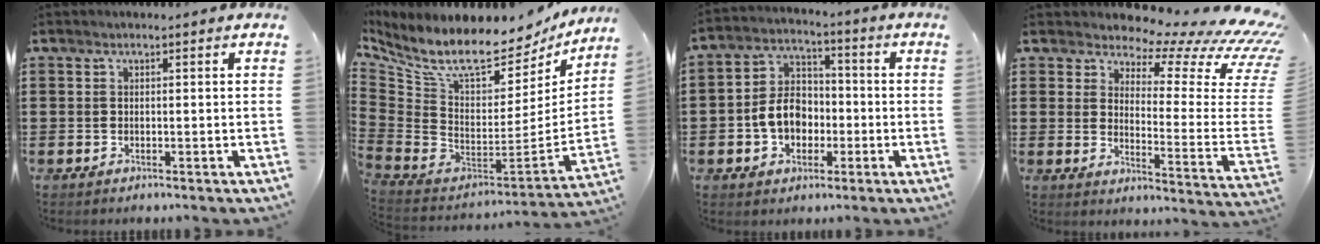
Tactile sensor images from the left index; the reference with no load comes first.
{"total": 9.5, "force": [7.3, 2.5, 5.6], "torque": [-0.142, -0.077, 0.123]}
{"total": 7.3, "force": [-1.8, 5.7, 4.3], "torque": [-0.098, 0.007, -0.040]}
{"total": 7.5, "force": [6.0, 1.7, 4.2], "torque": [-0.078, -0.068, 0.096]}